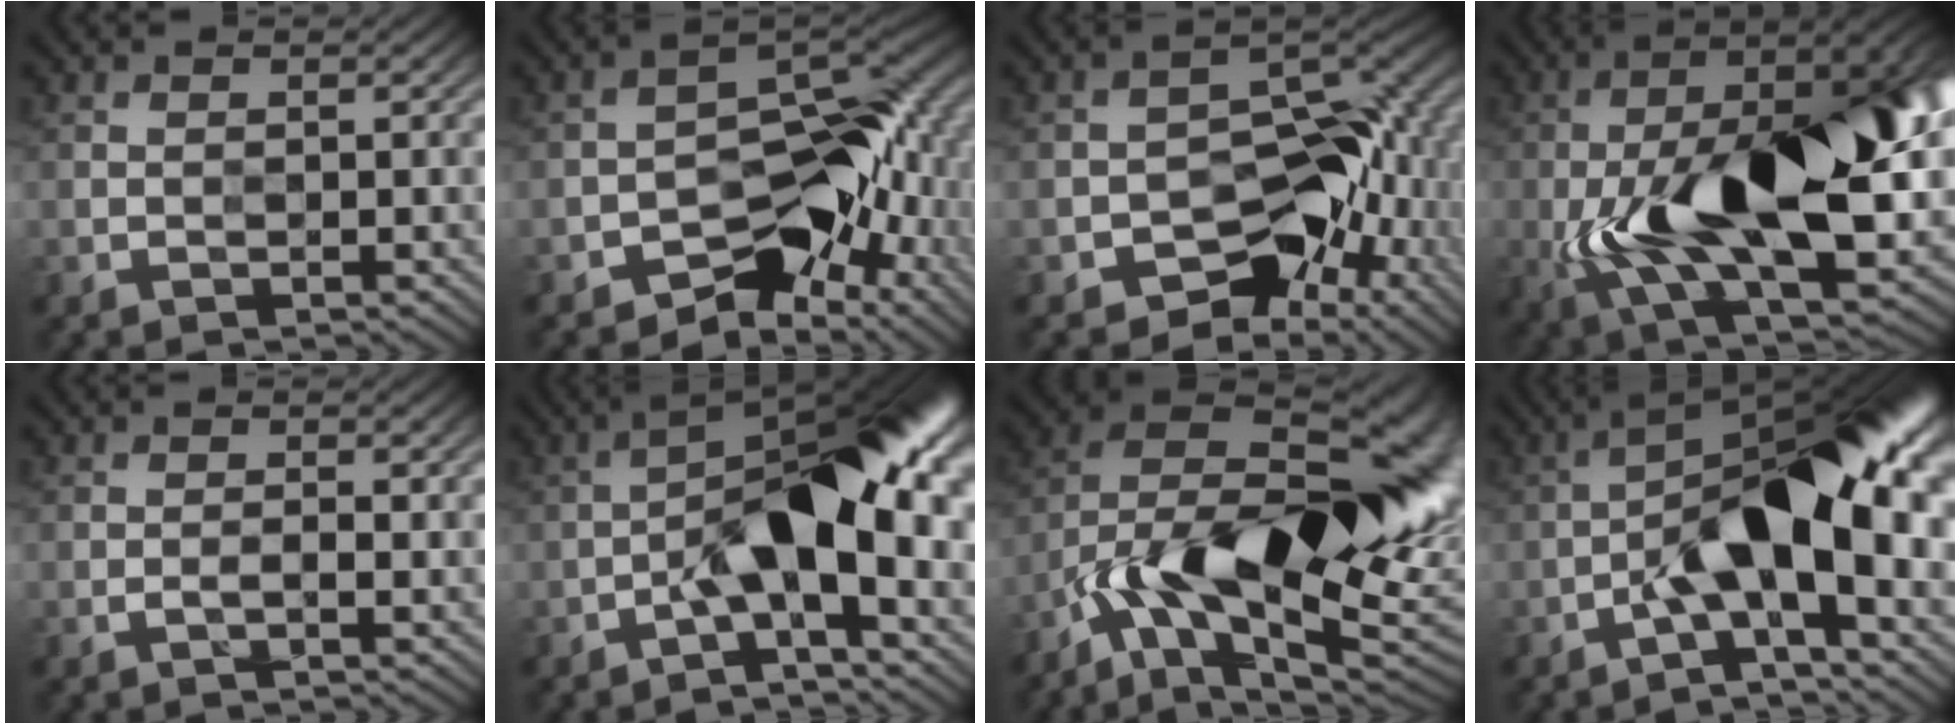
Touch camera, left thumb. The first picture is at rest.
{"total": 10.0, "force": [-5.0, 5.8, 6.4], "torque": [-0.067, -0.003, -0.090]}
{"total": 10.2, "force": [-4.2, 6.8, 6.4], "torque": [-0.068, -0.008, -0.072]}
{"total": 19.0, "force": [-2.3, 7.5, 17.3], "torque": [-0.300, 0.006, -0.039]}
{"total": 1.2, "force": [-0.3, 0.1, 1.2], "torque": [-0.020, 0.002, -0.008]}
{"total": 11.6, "force": [-2.3, 4.1, 10.6], "torque": [-0.172, 0.023, -0.041]}
{"total": 18.1, "force": [-5.4, 8.2, 15.1], "torque": [-0.249, 0.003, -0.100]}
{"total": 12.9, "force": [-2.4, 4.5, 11.9], "torque": [-0.192, 0.022, -0.042]}